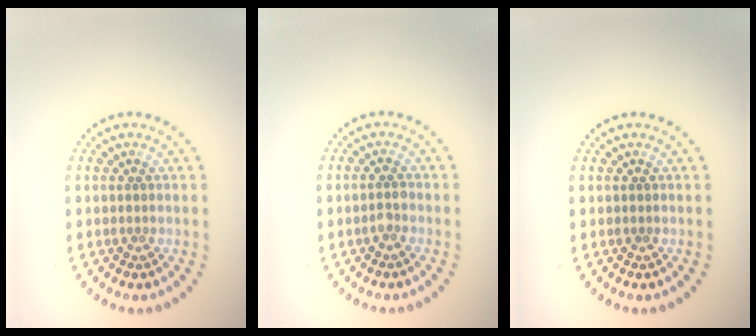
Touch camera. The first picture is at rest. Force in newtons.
{"total": 1.0, "press": 1.0, "slide": 0.1}
{"total": 0.0}